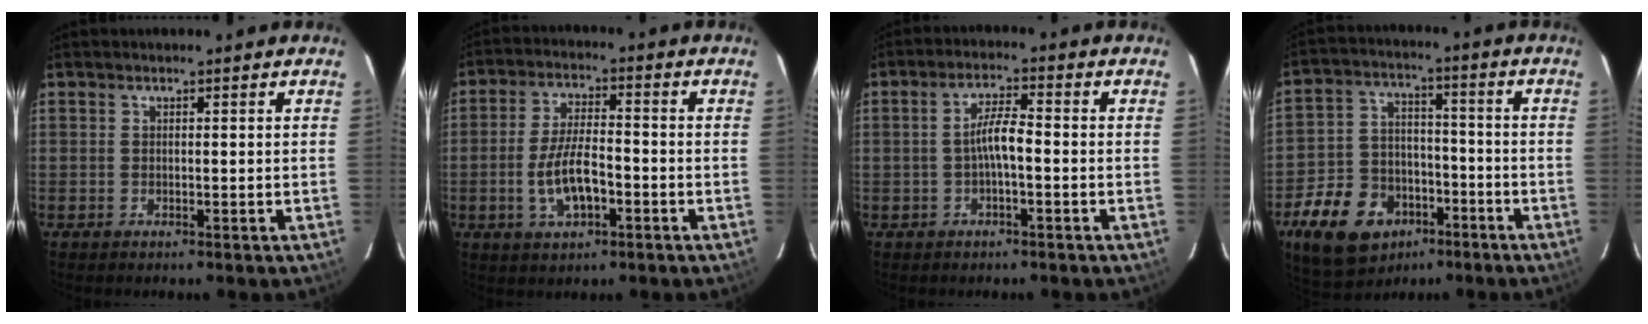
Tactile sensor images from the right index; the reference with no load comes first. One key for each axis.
{"total": 8.7, "fx": -2.8, "fy": 3.3, "fz": 7.6, "tx": -0.153, "ty": -0.001, "tz": -0.048}
{"total": 4.2, "fx": -1.1, "fy": 0.7, "fz": 4.0, "tx": -0.078, "ty": 0.011, "tz": -0.018}
{"total": 16.6, "fx": -9.2, "fy": 11.7, "fz": 7.3, "tx": -0.182, "ty": 0.023, "tz": -0.133}